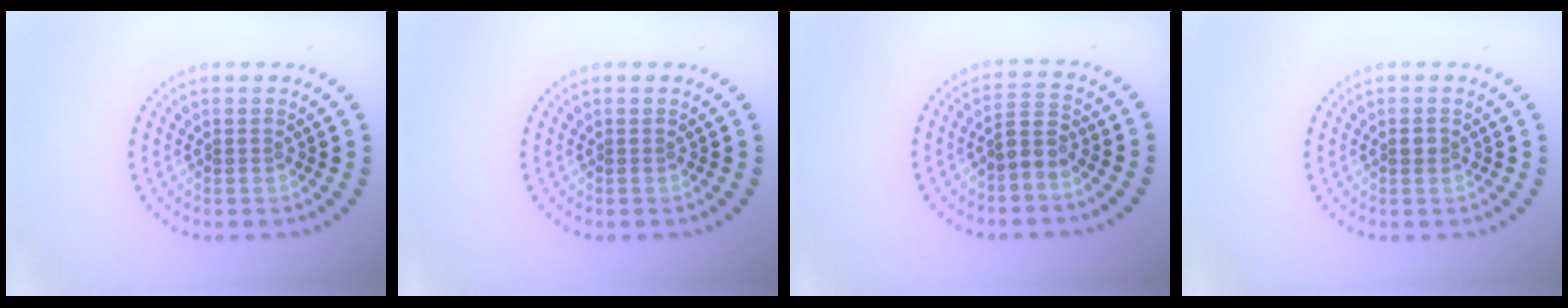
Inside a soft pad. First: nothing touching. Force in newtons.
{"total": 0.0}
{"total": 2.1, "press": 1.8, "slide": 1.1}
{"total": 1.0, "press": 1.0, "slide": 0.2}